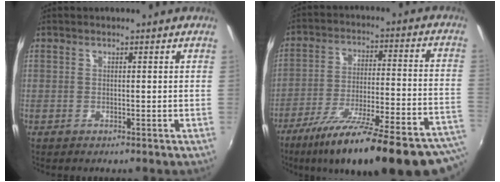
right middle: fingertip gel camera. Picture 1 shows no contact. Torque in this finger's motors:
{"motor_torque": [1.09, -1.05, 0.42, 0.16]}